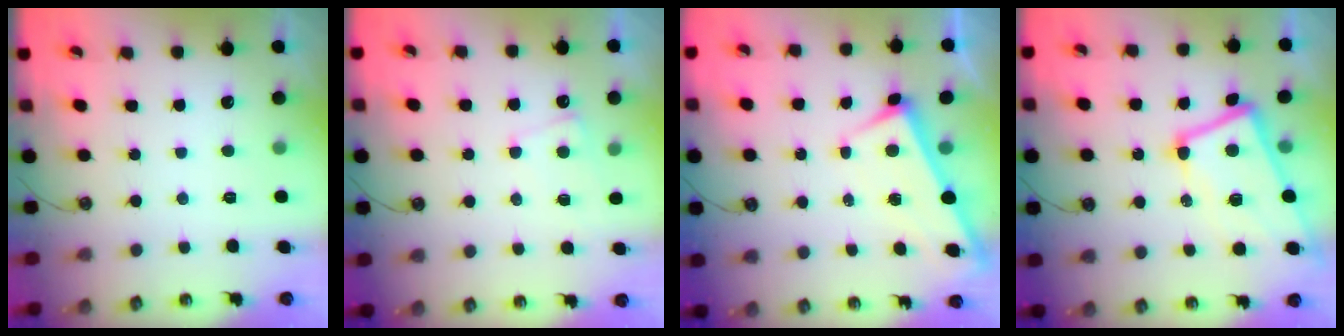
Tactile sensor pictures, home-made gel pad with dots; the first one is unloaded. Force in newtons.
{"total": 1.0, "press": 0.7, "slide": 0.7}
{"total": 2.4, "press": 2.4, "slide": 0.1}
{"total": 5.5, "press": 5.2, "slide": 1.5}